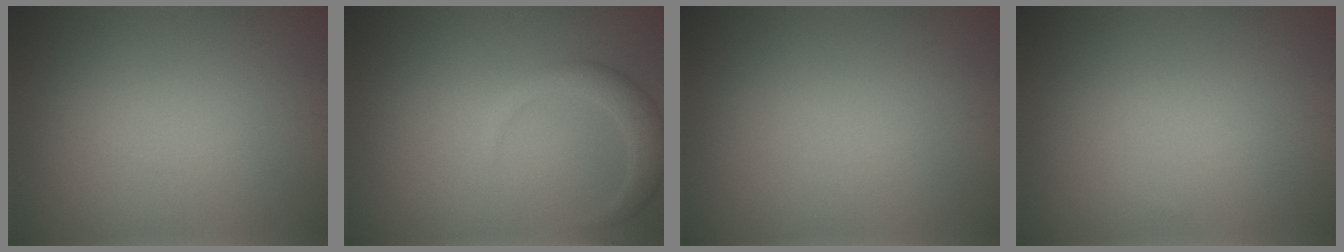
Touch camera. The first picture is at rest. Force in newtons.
{"total": 2.4, "press": 2.4, "slide": 0.2}
{"total": 0.0}
{"total": 0.0}